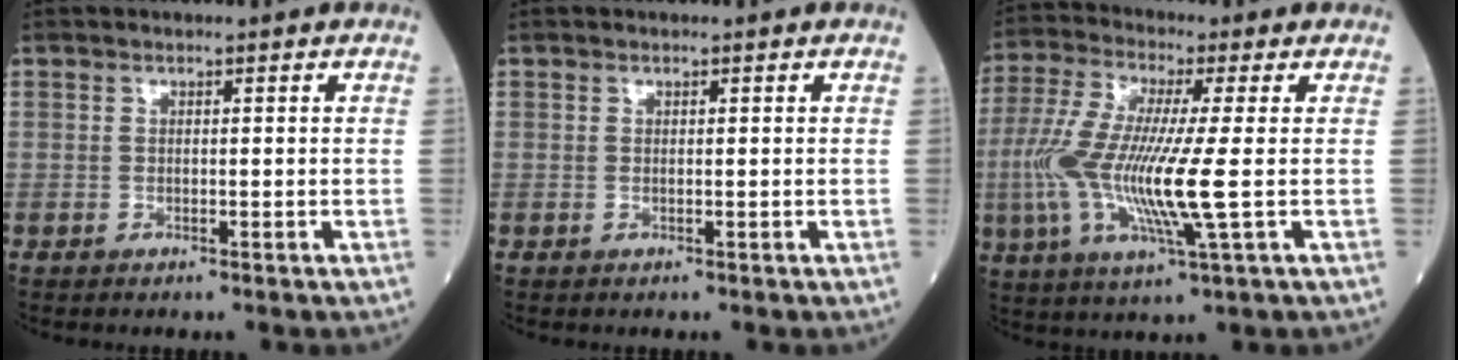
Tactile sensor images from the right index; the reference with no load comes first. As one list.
[{"total": 0.0}, {"total": 14.1, "force": [-1.5, 1.1, 14.0], "torque": [-0.308, -0.014, -0.037]}]